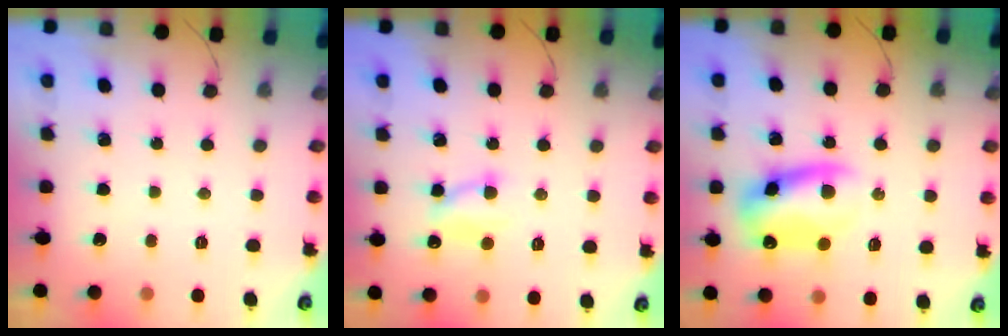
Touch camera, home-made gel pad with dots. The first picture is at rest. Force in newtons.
{"total": 6.0, "press": 5.9, "slide": 0.8}
{"total": 10.4, "press": 10.2, "slide": 2.3}